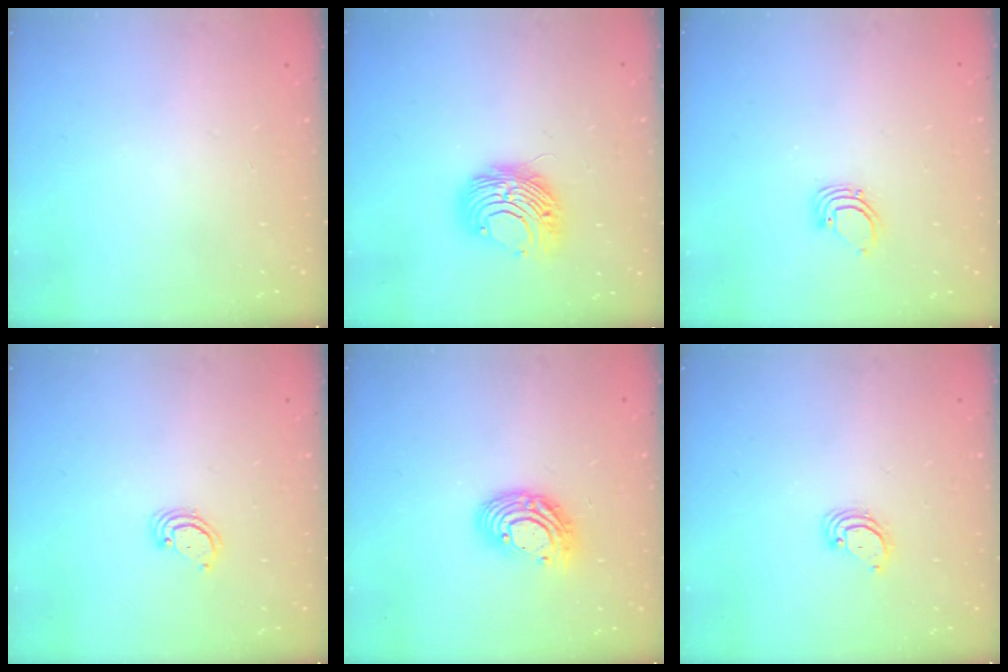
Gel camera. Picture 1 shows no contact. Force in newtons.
{"total": 8.9, "press": 8.9, "slide": 0.1}
{"total": 2.7, "press": 2.7, "slide": 0.1}
{"total": 2.6, "press": 2.6, "slide": 0.2}
{"total": 10.5, "press": 10.4, "slide": 0.8}
{"total": 3.4, "press": 3.4, "slide": 0.1}